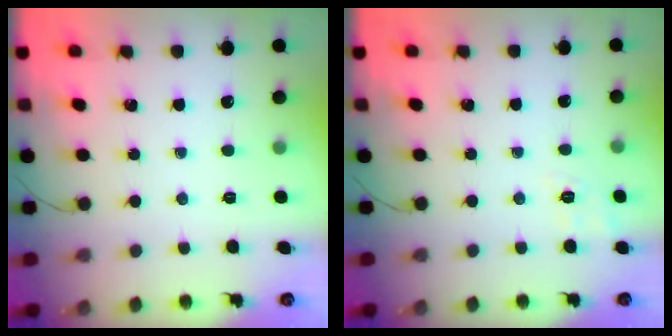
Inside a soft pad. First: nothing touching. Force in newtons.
{"total": 2.8, "press": 2.1, "slide": 1.9}